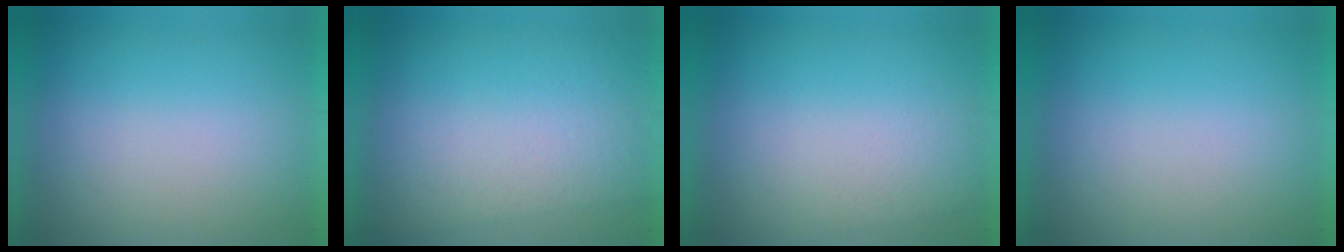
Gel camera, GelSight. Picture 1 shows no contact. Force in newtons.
{"total": 2.7}
{"total": 1.0}
{"total": 1.4}